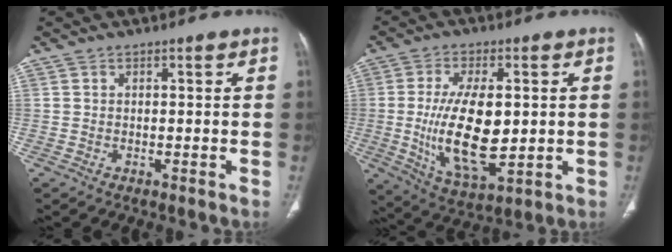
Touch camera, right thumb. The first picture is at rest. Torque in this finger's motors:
{"motor_torque": [-0.58, 1.22, 0.18, 0.53, 0.11]}